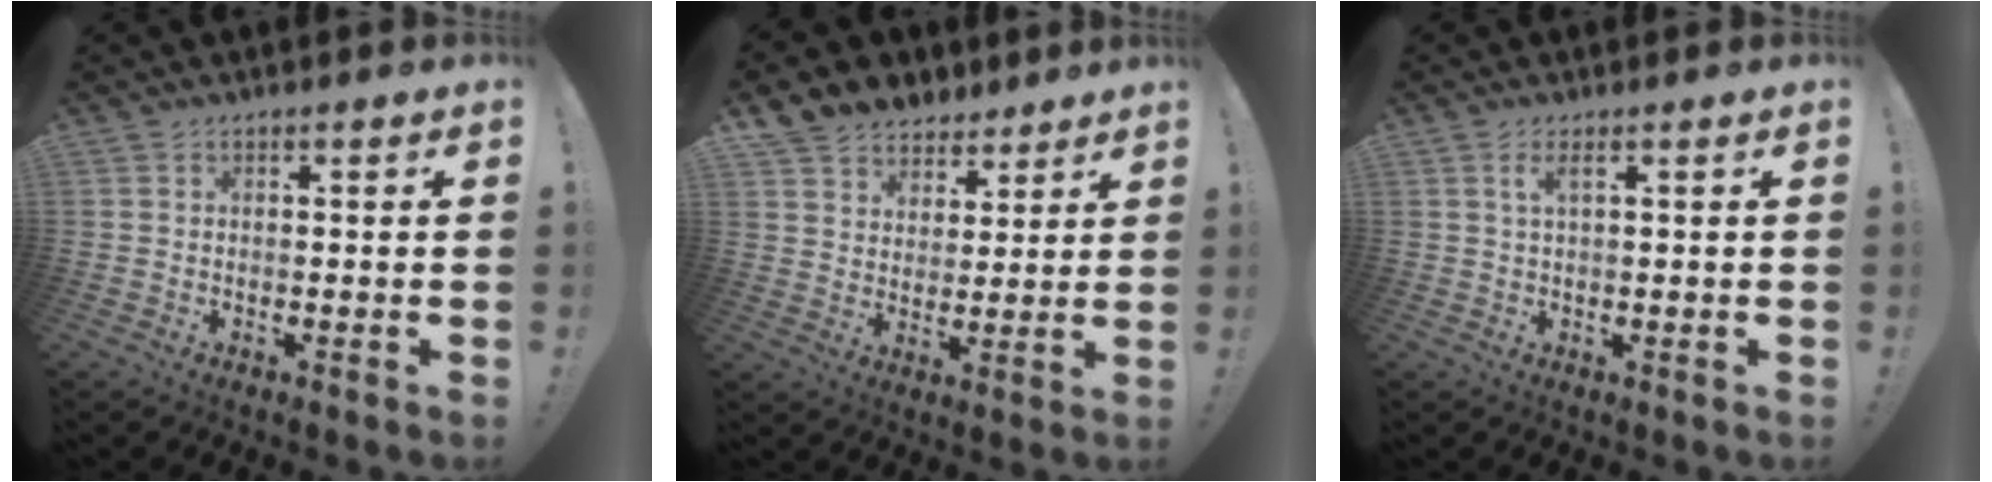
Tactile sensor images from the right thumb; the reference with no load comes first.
{"total": 8.0, "force": [6.0, 5.3, 0.8], "torque": [-0.022, -0.042, 0.122]}
{"total": 2.6, "force": [1.1, 0.2, 2.3], "torque": [-0.039, -0.001, 0.017]}